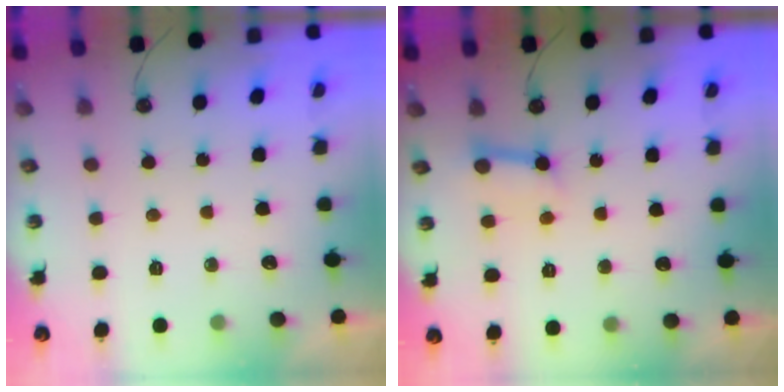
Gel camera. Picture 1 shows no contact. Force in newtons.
{"total": 4.6, "press": 4.6, "slide": 0.6}